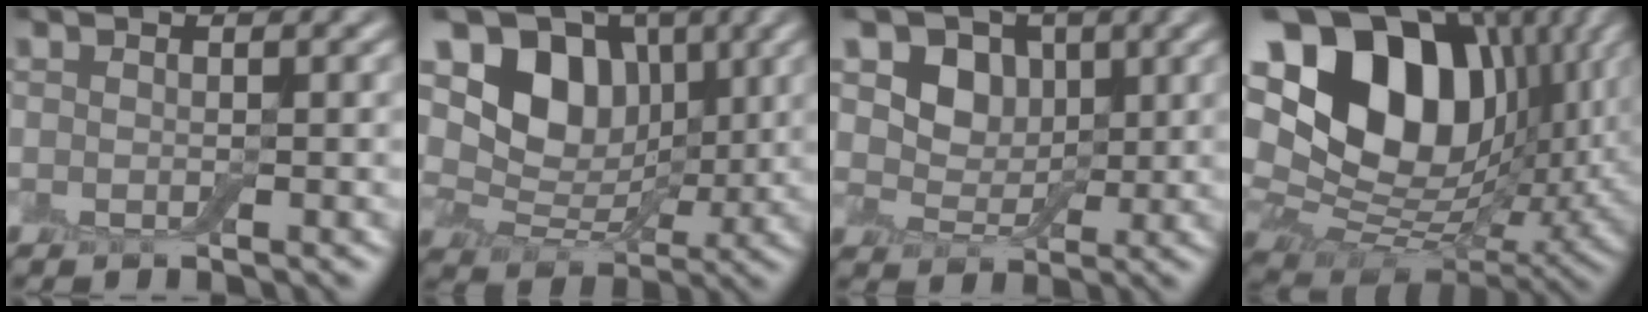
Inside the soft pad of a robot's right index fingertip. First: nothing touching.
{"total": 7.9, "force": [2.5, 6.1, 4.4], "torque": [-0.076, -0.008, 0.030]}
{"total": 4.9, "force": [1.8, 3.8, 2.4], "torque": [-0.047, -0.014, 0.026]}
{"total": 20.3, "force": [6.7, 14.3, 12.7], "torque": [-0.251, 0.015, 0.139]}